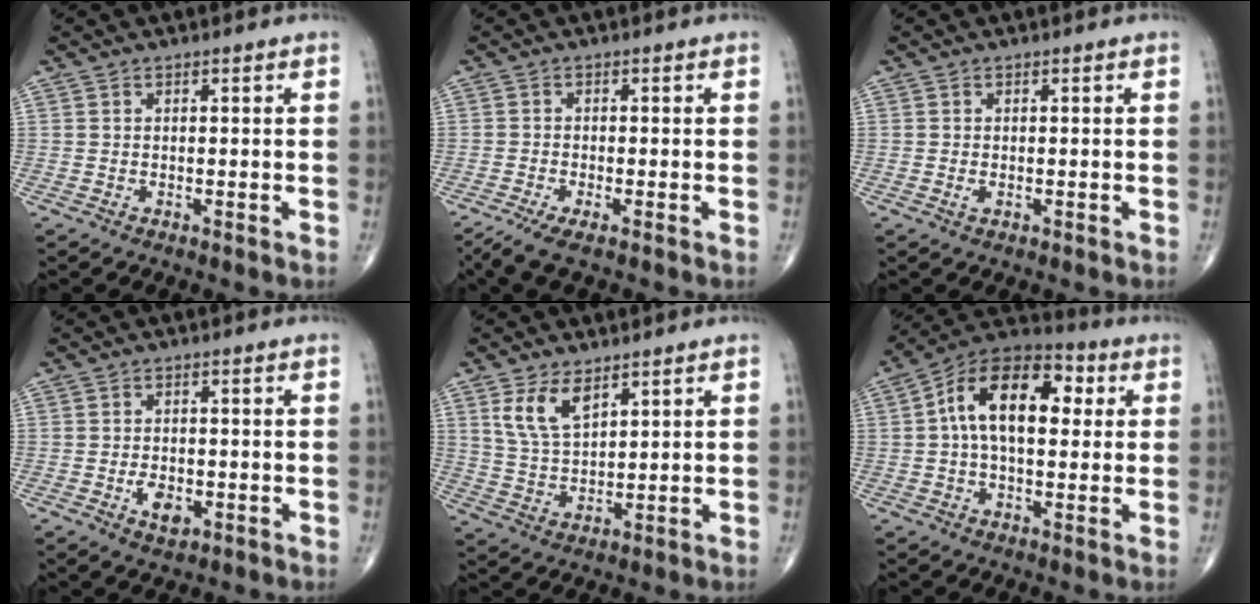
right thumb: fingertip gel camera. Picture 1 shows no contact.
{"total": 4.0, "force": [-2.5, 0.7, 3.1], "torque": [-0.073, -0.005, -0.049]}
{"total": 1.0, "force": [-0.2, 0.6, 0.8], "torque": [-0.018, -0.001, -0.004]}
{"total": 4.1, "force": [-1.4, 2.4, 3.1], "torque": [-0.046, 0.000, -0.018]}
{"total": 7.2, "force": [3.9, 3.6, 4.9], "torque": [-0.084, -0.020, 0.085]}
{"total": 16.0, "force": [2.7, 9.1, 12.9], "torque": [-0.198, 0.031, 0.035]}